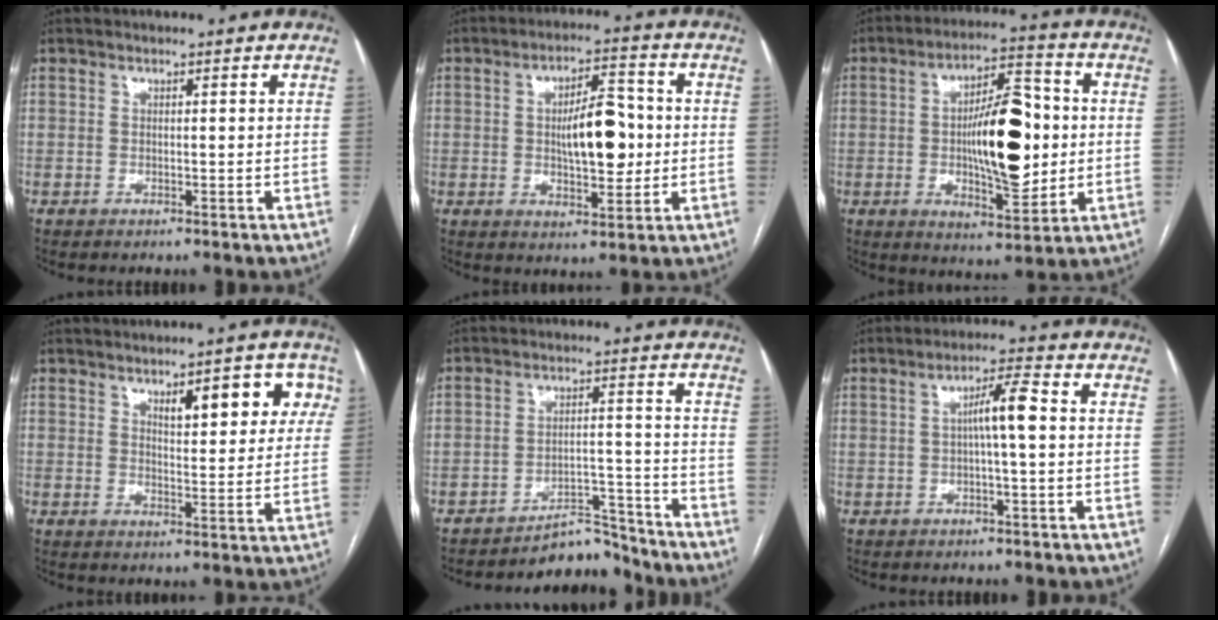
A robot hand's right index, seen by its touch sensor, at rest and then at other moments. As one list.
[{"total": 9.8, "force": [0.2, 3.6, 9.1], "torque": [-0.149, 0.012, 0.008]}, {"total": 15.5, "force": [0.0, 5.1, 14.7], "torque": [-0.238, 0.014, 0.007]}, {"total": 8.7, "force": [4.1, 3.0, 7.1], "torque": [-0.084, 0.014, 0.055]}, {"total": 6.5, "force": [-6.3, 1.5, -0.2], "torque": [0.013, 0.043, -0.096]}, {"total": 5.2, "force": [0.3, 0.5, 5.2], "torque": [-0.088, 0.016, 0.003]}]